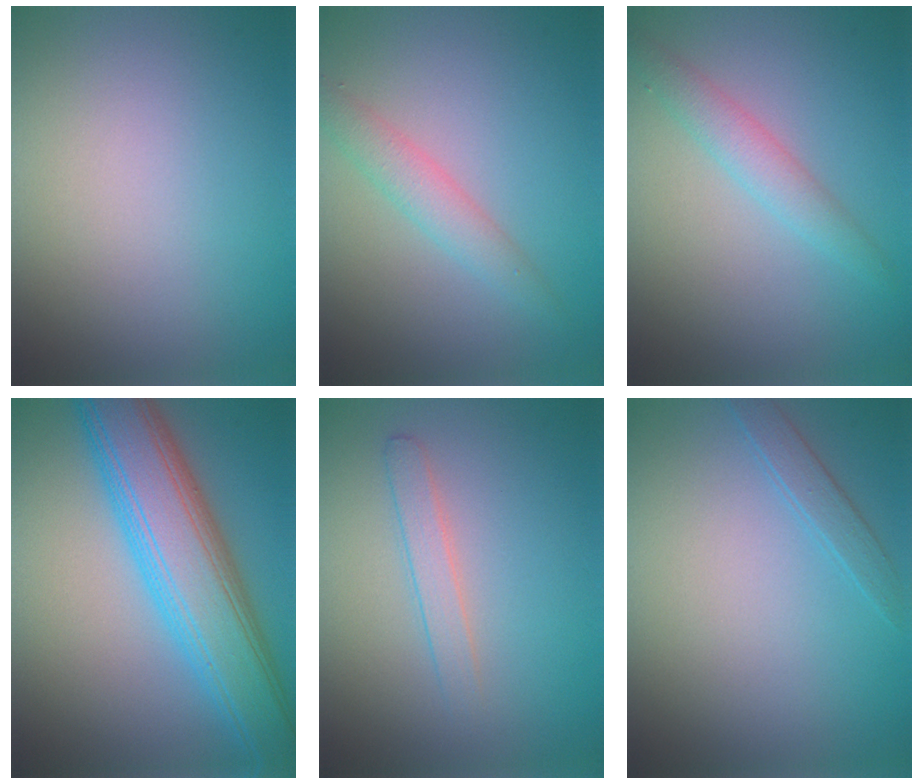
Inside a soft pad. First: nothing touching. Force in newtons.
{"total": 2.7, "press": 2.7, "slide": 0.2}
{"total": 2.4, "press": 2.4, "slide": 0.1}
{"total": 9.5, "press": 9.5, "slide": 0.2}
{"total": 1.8, "press": 1.8, "slide": 0.1}
{"total": 1.4, "press": 1.4, "slide": 0.1}